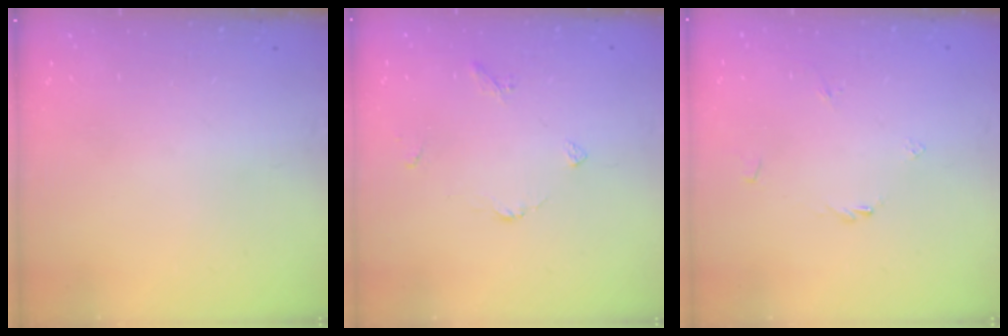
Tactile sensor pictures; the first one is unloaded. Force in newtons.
{"total": 4.0, "press": 4.0, "slide": 0.6}
{"total": 1.8, "press": 1.8, "slide": 0.5}